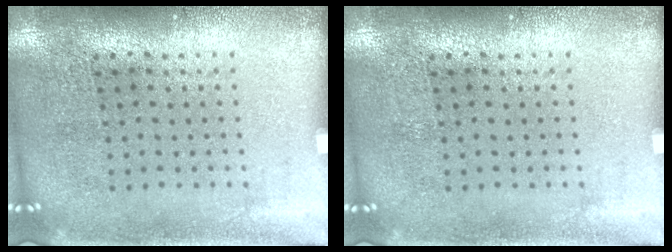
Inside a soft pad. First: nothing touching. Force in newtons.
{"total": 0.0}